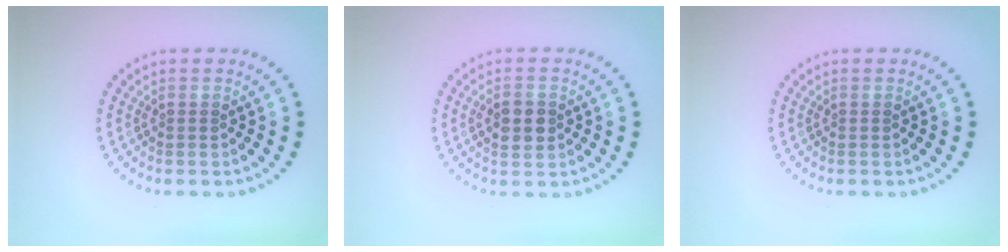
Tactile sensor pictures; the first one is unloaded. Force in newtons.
{"total": 2.9, "press": 2.9, "slide": 0.1}
{"total": 0.0}